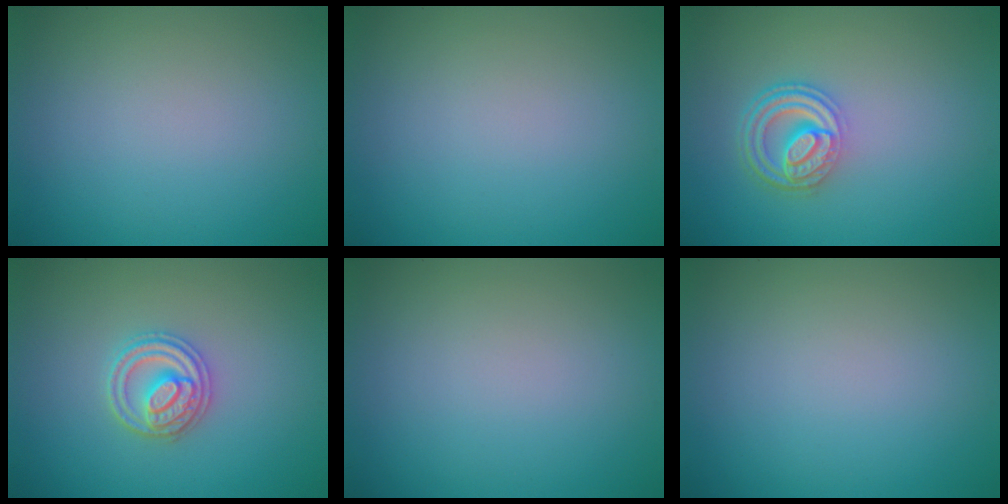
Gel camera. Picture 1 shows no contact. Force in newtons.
{"total": 0.0}
{"total": 4.5, "press": 3.3, "slide": 3.0}
{"total": 2.8, "press": 2.8, "slide": 0.4}
{"total": 0.0}
{"total": 0.0}